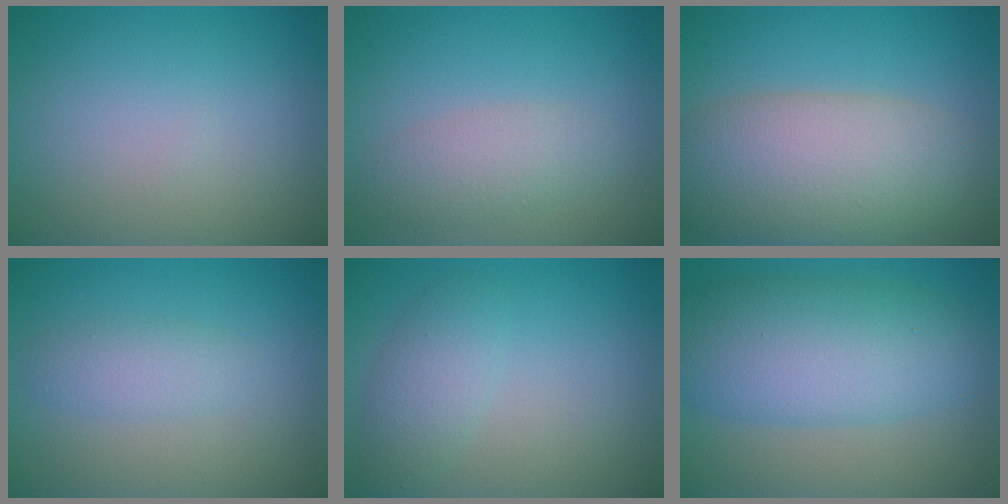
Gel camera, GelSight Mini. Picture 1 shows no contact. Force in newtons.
{"total": 2.9, "press": 2.9, "slide": 0.1}
{"total": 9.8, "press": 9.8, "slide": 0.6}
{"total": 2.0, "press": 2.0, "slide": 0.1}
{"total": 2.6, "press": 2.6, "slide": 0.2}
{"total": 8.6, "press": 8.6, "slide": 0.3}